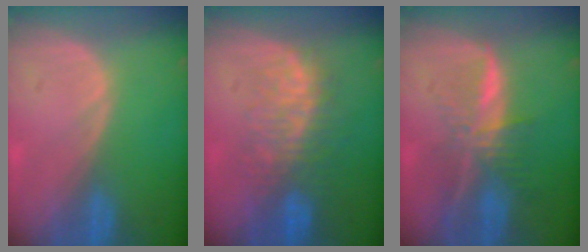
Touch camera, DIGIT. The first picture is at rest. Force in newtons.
{"total": 8.5, "press": 7.7, "slide": 3.6}
{"total": 7.7, "press": 6.5, "slide": 4.1}